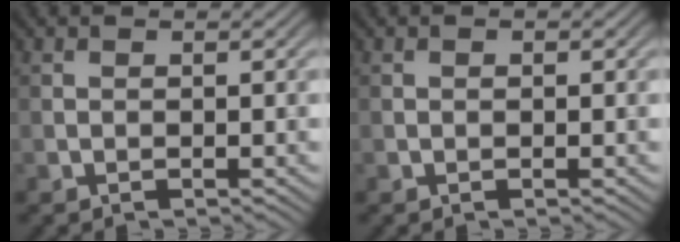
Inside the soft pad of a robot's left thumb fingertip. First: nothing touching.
{"total": 0.0}